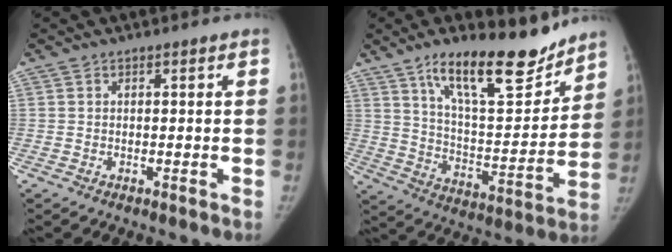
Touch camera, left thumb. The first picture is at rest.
{"total": 19.6, "force": [14.1, 6.3, 12.0], "torque": [-0.145, -0.087, 0.234]}